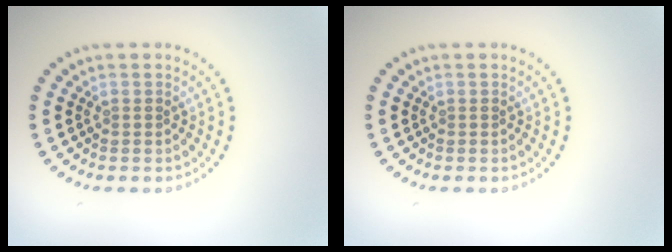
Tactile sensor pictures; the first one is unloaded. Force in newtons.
{"total": 0.0}